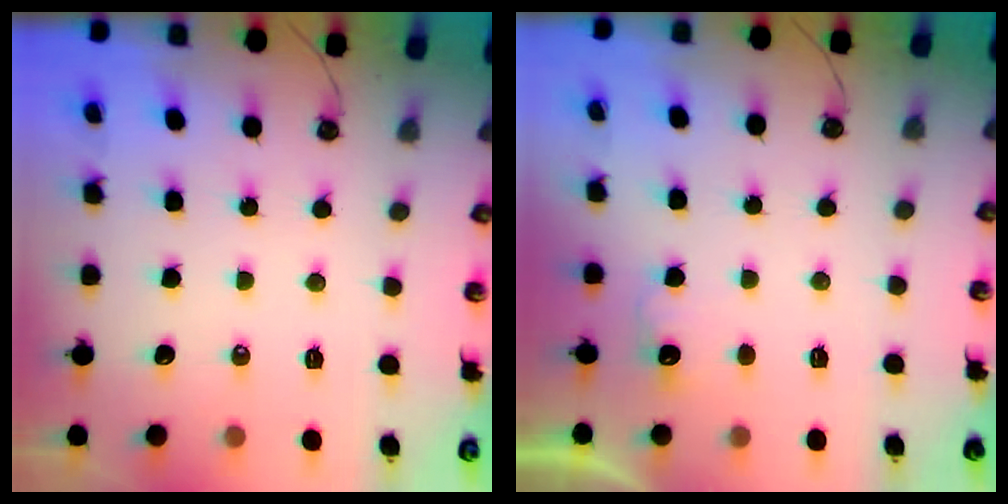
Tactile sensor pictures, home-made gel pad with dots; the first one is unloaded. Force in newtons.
{"total": 5.2, "press": 5.1, "slide": 0.8}